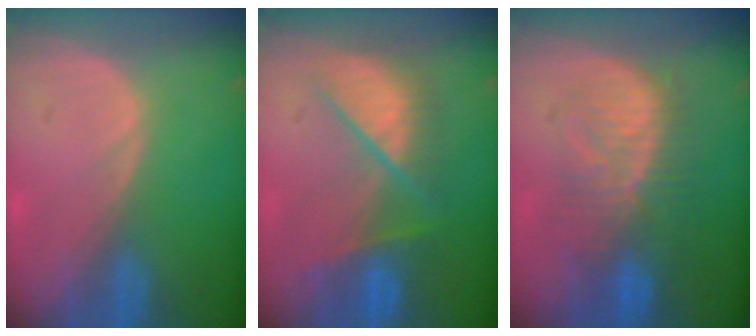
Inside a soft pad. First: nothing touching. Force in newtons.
{"total": 7.8, "press": 7.8, "slide": 0.3}
{"total": 9.1, "press": 8.7, "slide": 2.7}